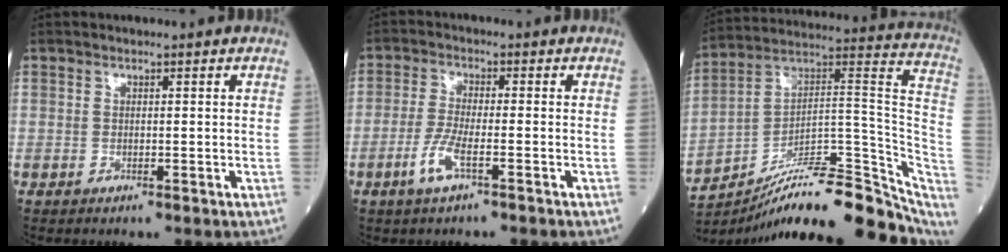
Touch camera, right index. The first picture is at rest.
{"total": 4.6, "force": [-2.3, 0.6, 3.9], "torque": [-0.088, -0.005, -0.048]}
{"total": 21.7, "force": [-17.0, 5.0, 12.6], "torque": [-0.116, 0.058, -0.255]}